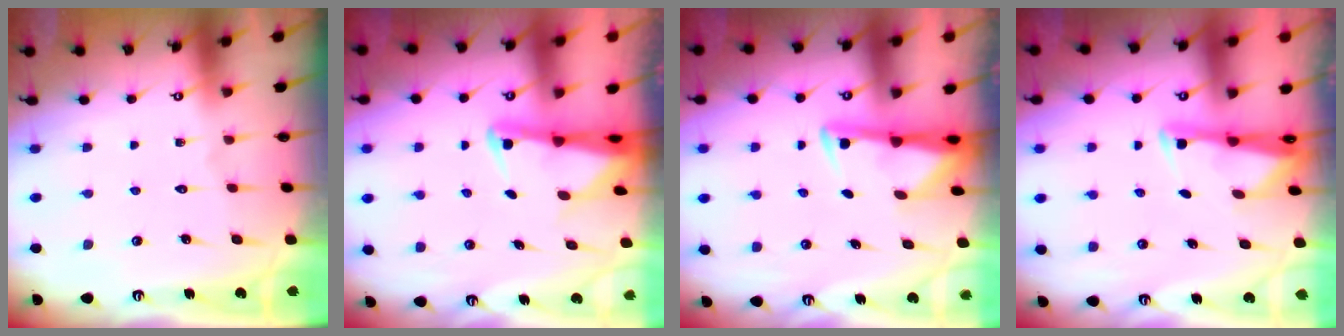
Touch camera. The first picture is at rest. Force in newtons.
{"total": 2.8, "press": 2.8, "slide": 0.4}
{"total": 2.9, "press": 2.8, "slide": 0.5}
{"total": 2.5, "press": 2.5, "slide": 0.4}